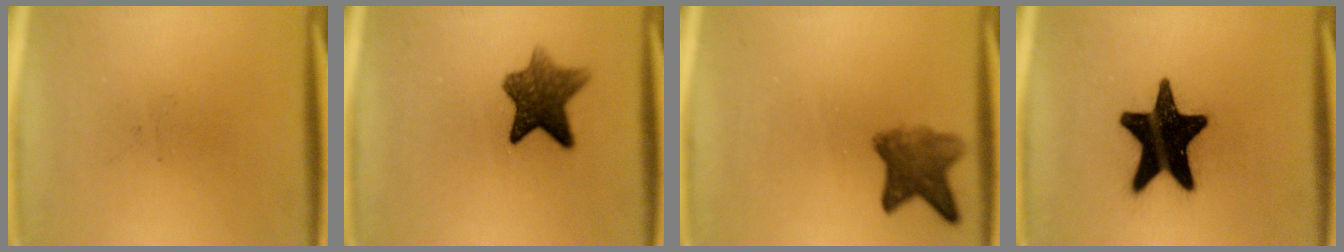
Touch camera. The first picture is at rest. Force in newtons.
{"total": 8.1}
{"total": 5.8}
{"total": 20.0}